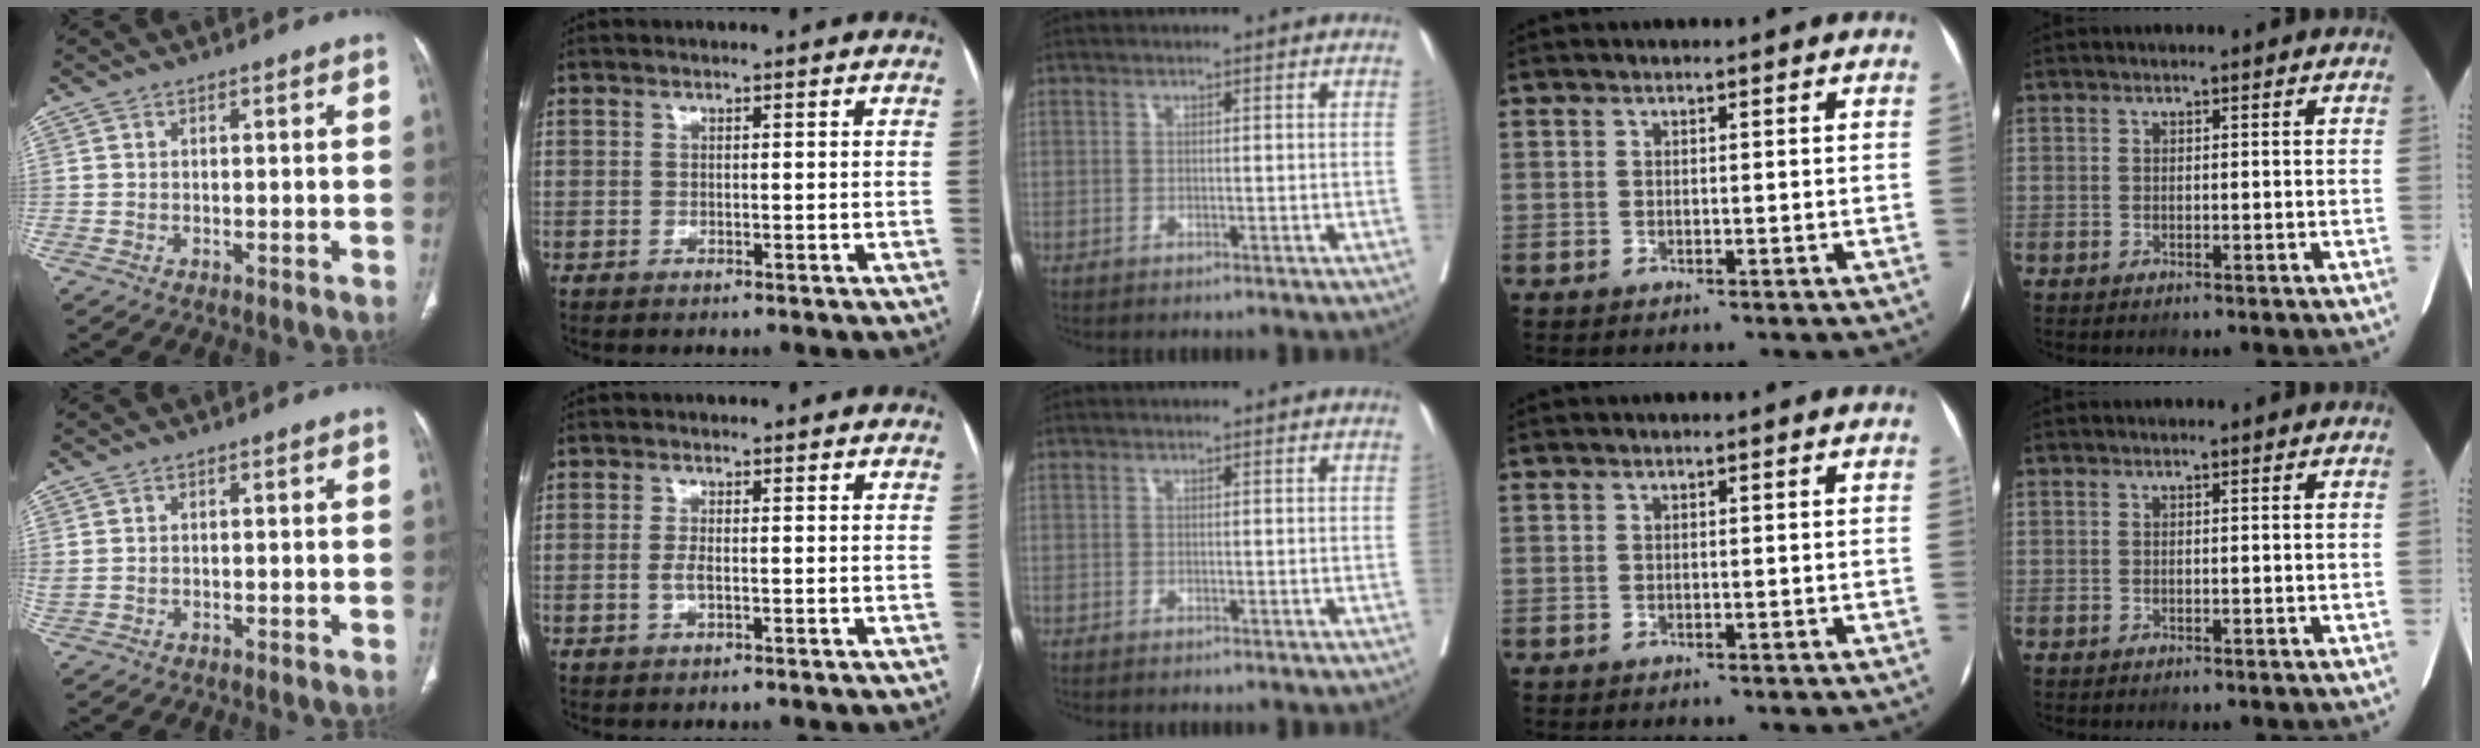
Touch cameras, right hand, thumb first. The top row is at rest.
{"thumb": {"total": 1.0, "force": [0.4, 0.6, 0.7], "torque": [-0.027, 0.002, 0.013]}, "index": {"total": 1.5, "force": [-0.3, 0.4, 1.4], "torque": [-0.029, 0.000, -0.007]}}